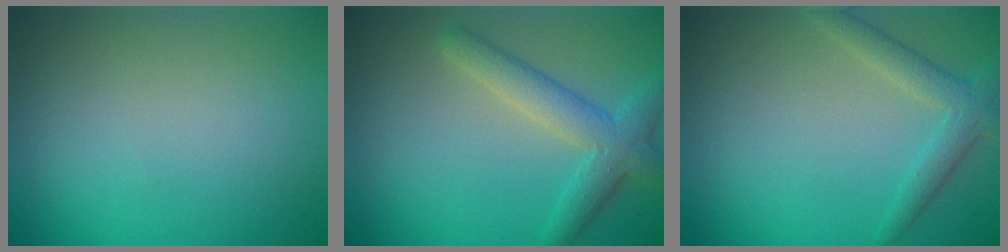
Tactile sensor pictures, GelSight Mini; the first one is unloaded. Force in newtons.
{"total": 4.0, "press": 4.0, "slide": 0.3}
{"total": 2.6, "press": 2.5, "slide": 0.1}